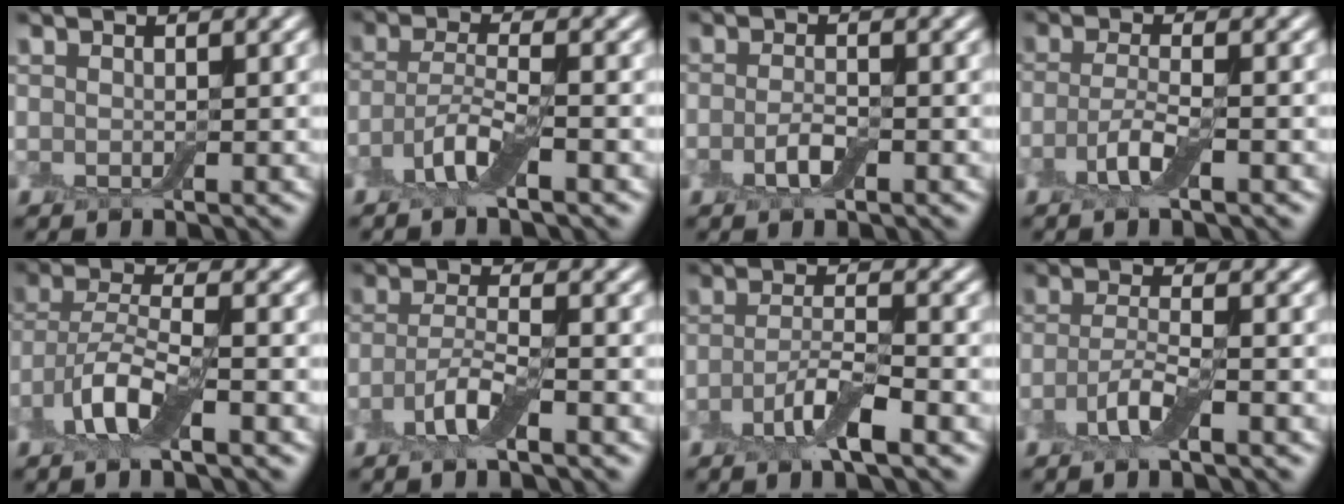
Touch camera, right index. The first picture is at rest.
{"total": 3.6, "force": [-2.1, 0.7, 2.9], "torque": [-0.061, 0.004, -0.051]}
{"total": 2.0, "force": [-0.9, 0.7, 1.6], "torque": [-0.035, 0.000, -0.022]}
{"total": 2.8, "force": [-1.3, 0.6, 2.4], "torque": [-0.053, 0.002, -0.032]}
{"total": 4.8, "force": [-2.4, 1.5, 3.8], "torque": [-0.082, 0.004, -0.053]}
{"total": 3.4, "force": [-1.8, 0.8, 2.8], "torque": [-0.060, 0.003, -0.045]}
{"total": 3.7, "force": [-1.9, 0.8, 3.1], "torque": [-0.061, 0.003, -0.044]}
{"total": 3.1, "force": [-1.6, 0.6, 2.6], "torque": [-0.056, 0.002, -0.039]}